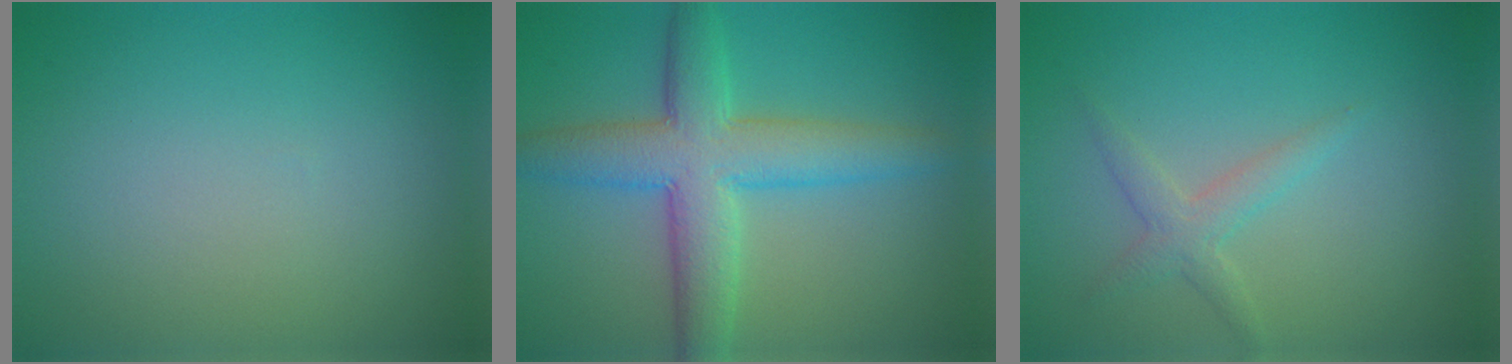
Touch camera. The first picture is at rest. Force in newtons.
{"total": 7.1, "press": 7.1, "slide": 0.2}
{"total": 2.0, "press": 2.0, "slide": 0.0}